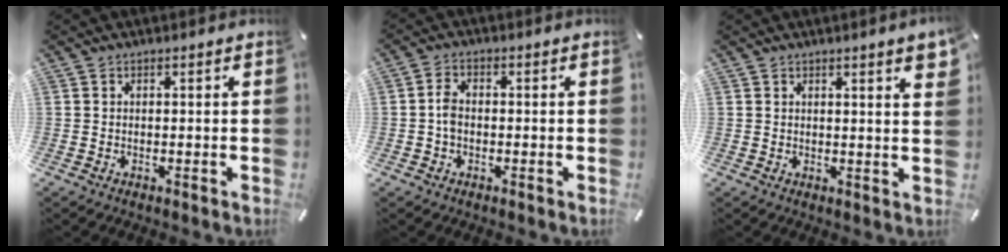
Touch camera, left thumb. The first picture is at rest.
{"total": 3.3, "force": [-0.3, 2.2, 2.4], "torque": [-0.052, 0.004, -0.008]}
{"total": 2.8, "force": [1.7, 0.1, 2.2], "torque": [-0.038, -0.003, 0.029]}